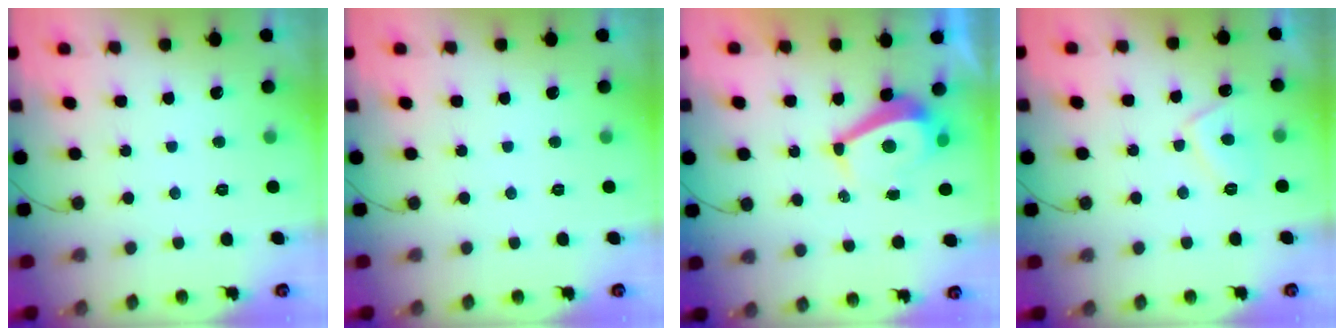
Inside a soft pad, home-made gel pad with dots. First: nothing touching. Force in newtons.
{"total": 0.0}
{"total": 5.6, "press": 5.6, "slide": 0.2}
{"total": 4.9, "press": 4.7, "slide": 1.1}